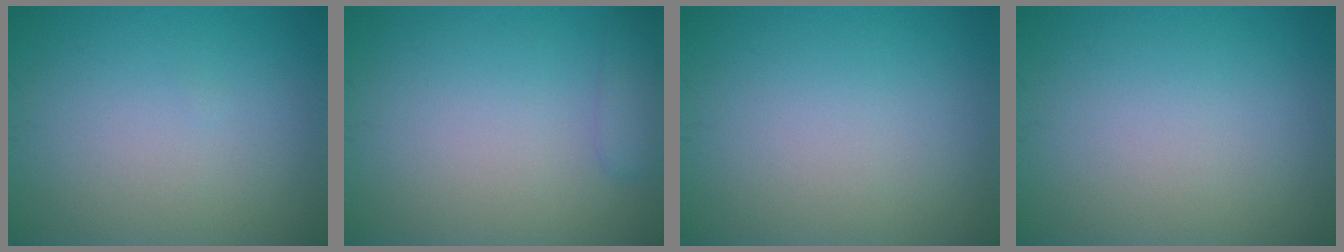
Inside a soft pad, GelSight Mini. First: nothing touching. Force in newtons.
{"total": 1.5, "press": 1.5, "slide": 0.1}
{"total": 0.0}
{"total": 0.0}